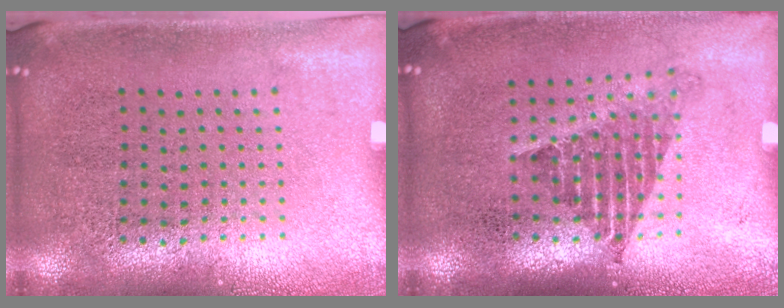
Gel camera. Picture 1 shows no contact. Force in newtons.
{"total": 1.3, "press": 1.0, "slide": 0.9}